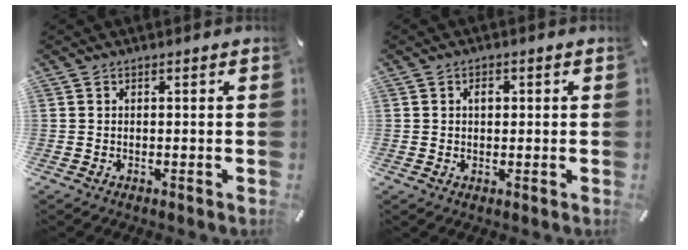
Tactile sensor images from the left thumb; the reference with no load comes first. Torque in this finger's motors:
{"motor_torque": [0.10, -0.17, 0.09, -0.19, 0.05]}